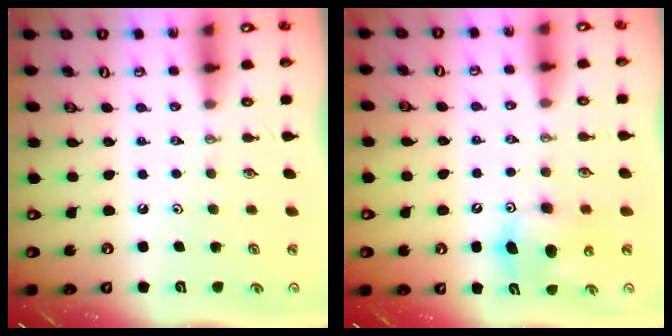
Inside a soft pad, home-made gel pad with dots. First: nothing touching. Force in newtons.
{"total": 10.9, "press": 10.8, "slide": 1.5}